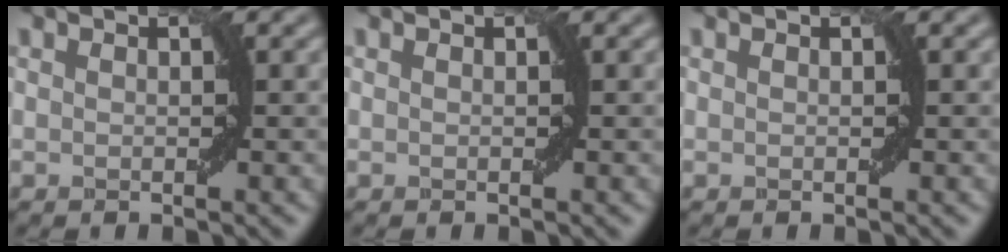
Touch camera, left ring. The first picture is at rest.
{"total": 0.0}
{"total": 0.0}